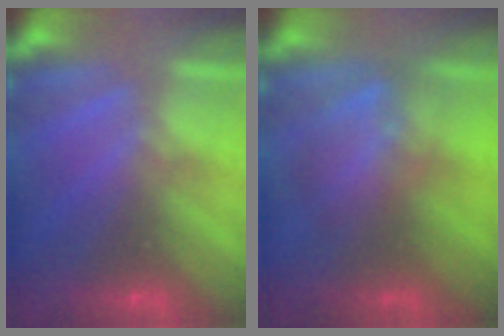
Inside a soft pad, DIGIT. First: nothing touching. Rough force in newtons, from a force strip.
{"total": 2.8}